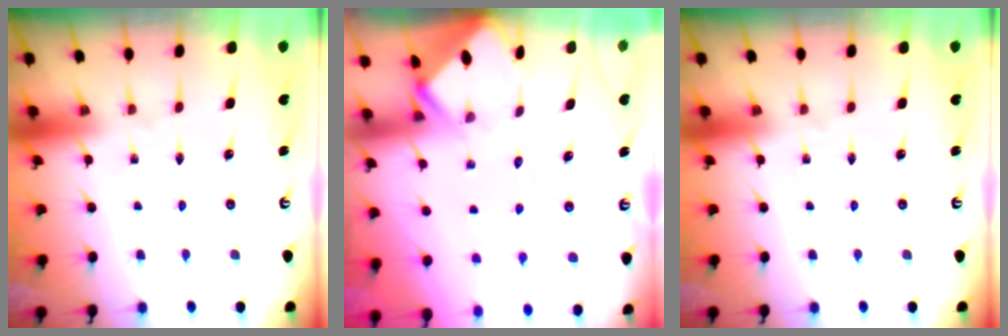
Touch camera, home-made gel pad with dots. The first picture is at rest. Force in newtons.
{"total": 2.8, "press": 2.8, "slide": 0.1}
{"total": 0.0}